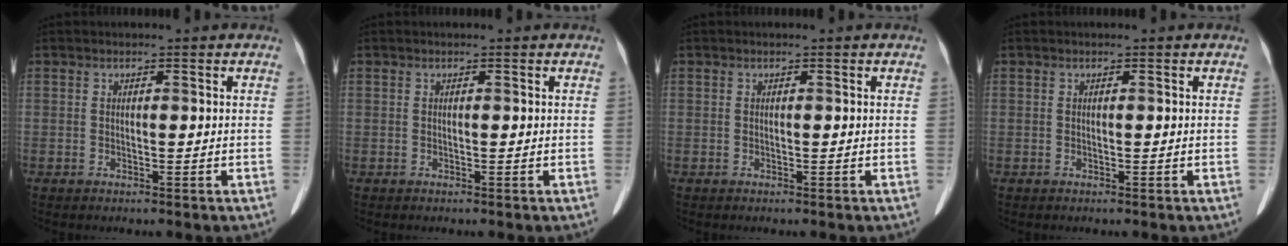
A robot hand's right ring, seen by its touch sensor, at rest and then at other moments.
{"total": 0.0}
{"total": 0.0}
{"total": 0.0}